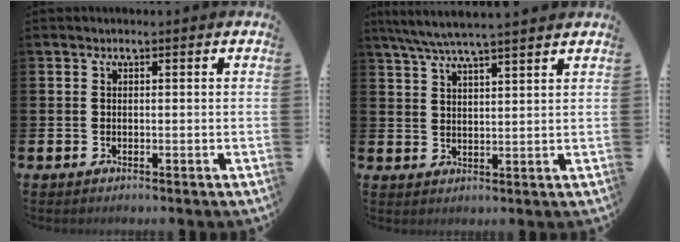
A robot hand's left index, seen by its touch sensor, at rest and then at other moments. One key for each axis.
{"total": 5.5, "fx": 5.1, "fy": 0.0, "fz": 2.1, "tx": -0.059, "ty": -0.018, "tz": 0.093}